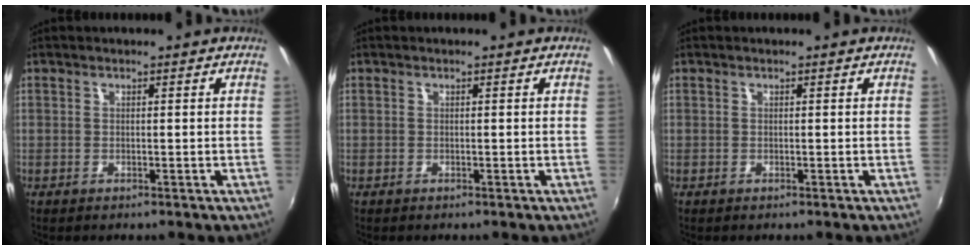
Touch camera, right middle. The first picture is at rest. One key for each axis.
{"total": 0.0}
{"total": 0.0}